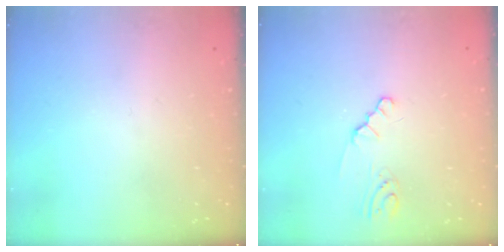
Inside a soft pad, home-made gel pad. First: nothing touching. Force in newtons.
{"total": 0.8, "press": 0.8, "slide": 0.2}